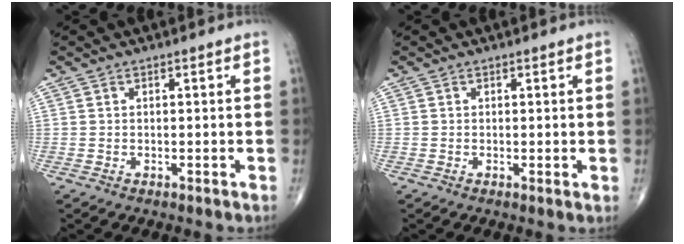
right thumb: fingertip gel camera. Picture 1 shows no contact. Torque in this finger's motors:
{"motor_torque": [-0.19, 0.00, -0.07, -0.11, 0.00]}